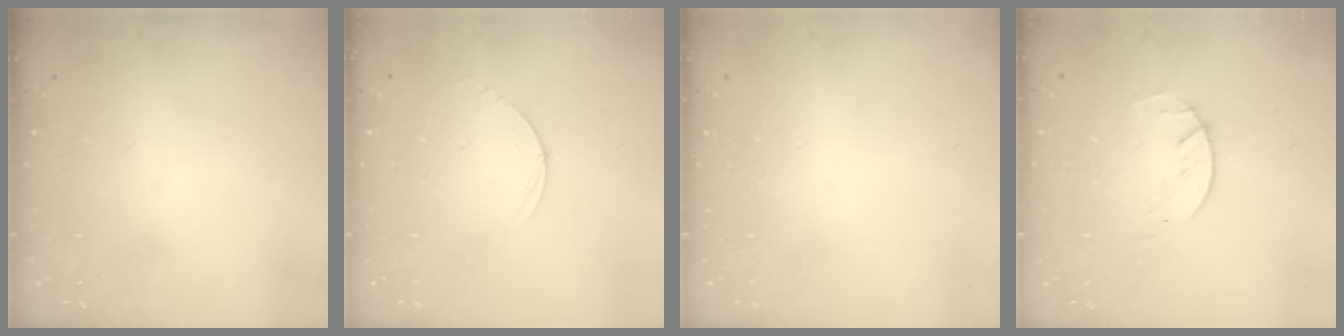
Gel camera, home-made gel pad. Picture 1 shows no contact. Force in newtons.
{"total": 2.8, "press": 2.8, "slide": 0.3}
{"total": 0.0}
{"total": 1.4, "press": 1.4, "slide": 0.2}